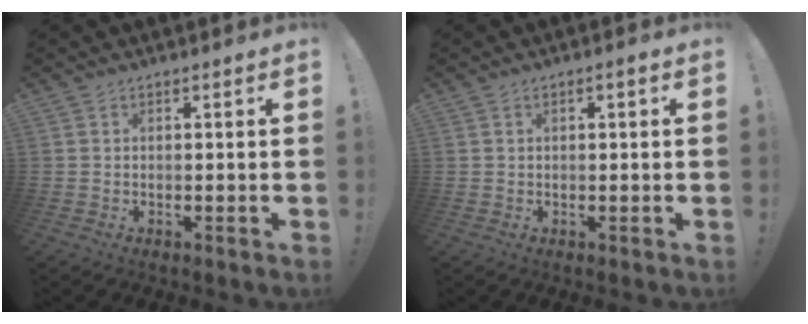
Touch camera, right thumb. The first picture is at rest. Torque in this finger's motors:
{"motor_torque": [-0.03, -0.03, 0.06, -0.09, 0.07]}